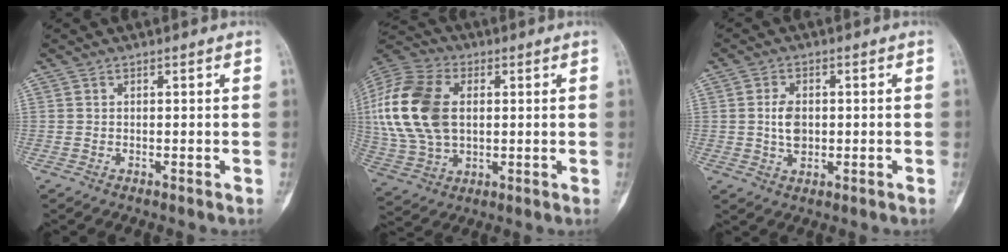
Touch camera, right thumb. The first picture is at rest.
{"total": 20.8, "force": [2.7, 13.7, 15.5], "torque": [-0.340, 0.006, 0.053]}
{"total": 4.8, "force": [0.0, 3.2, 3.6], "torque": [-0.060, 0.001, 0.001]}